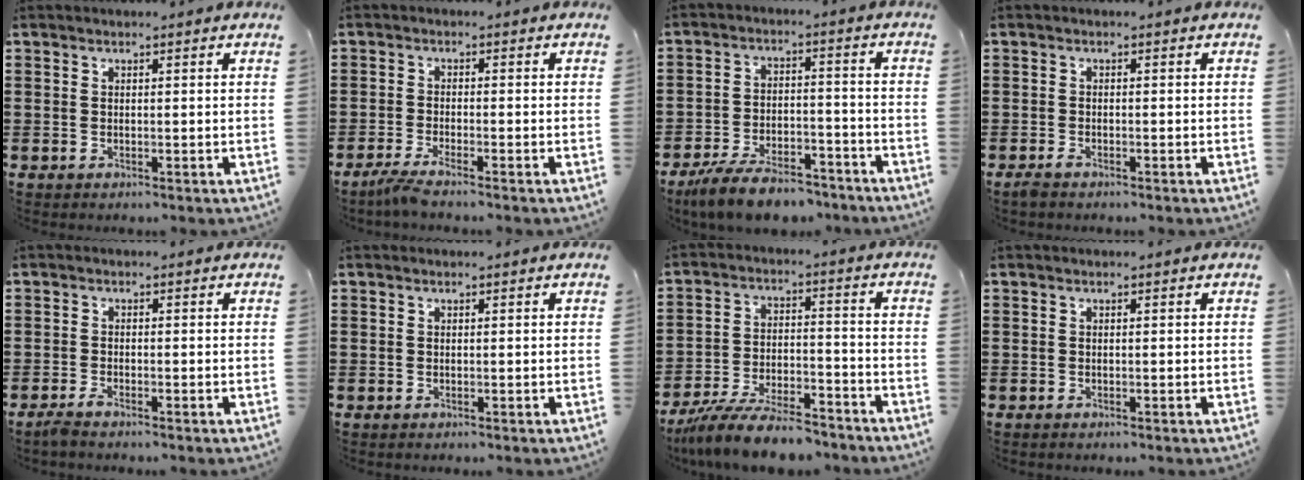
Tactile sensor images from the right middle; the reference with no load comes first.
{"total": 2.4, "force": [-1.9, -0.3, 1.3], "torque": [-0.037, -0.009, -0.041]}
{"total": 8.2, "force": [-7.3, 2.1, 3.1], "torque": [-0.057, 0.019, -0.139]}
{"total": 1.0, "force": [-0.9, 0.2, 0.5], "torque": [-0.021, -0.007, -0.018]}
{"total": 1.5, "force": [-1.2, 0.1, 0.8], "torque": [-0.024, -0.006, -0.024]}
{"total": 0.0}
{"total": 9.6, "force": [-8.7, 1.5, 3.7], "torque": [-0.068, 0.020, -0.167]}
{"total": 0.0}